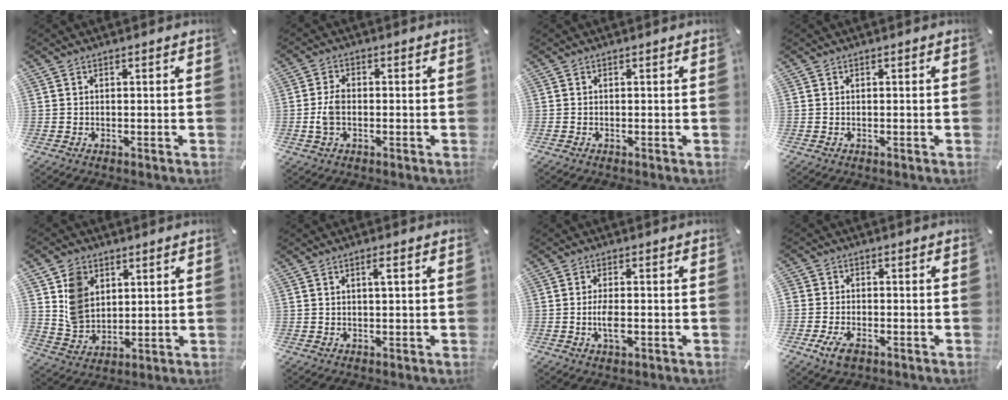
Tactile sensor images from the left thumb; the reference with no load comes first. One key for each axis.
{"total": 4.3, "fx": -0.8, "fy": 2.7, "fz": 3.3, "tx": -0.073, "ty": 0.002, "tz": -0.016}
{"total": 0.0}
{"total": 0.0}
{"total": 9.3, "fx": 3.8, "fy": 7.6, "fz": 3.9, "tx": -0.071, "ty": 0.001, "tz": 0.076}
{"total": 1.8, "fx": 0.5, "fy": 0.3, "fz": 1.7, "tx": -0.035, "ty": 0.003, "tz": 0.008}
{"total": 4.4, "fx": -0.9, "fy": 1.7, "fz": 4.0, "tx": -0.089, "ty": -0.004, "tz": -0.021}
{"total": 4.8, "fx": -2.6, "fy": 3.2, "fz": 2.5, "tx": -0.065, "ty": 0.007, "tz": -0.052}